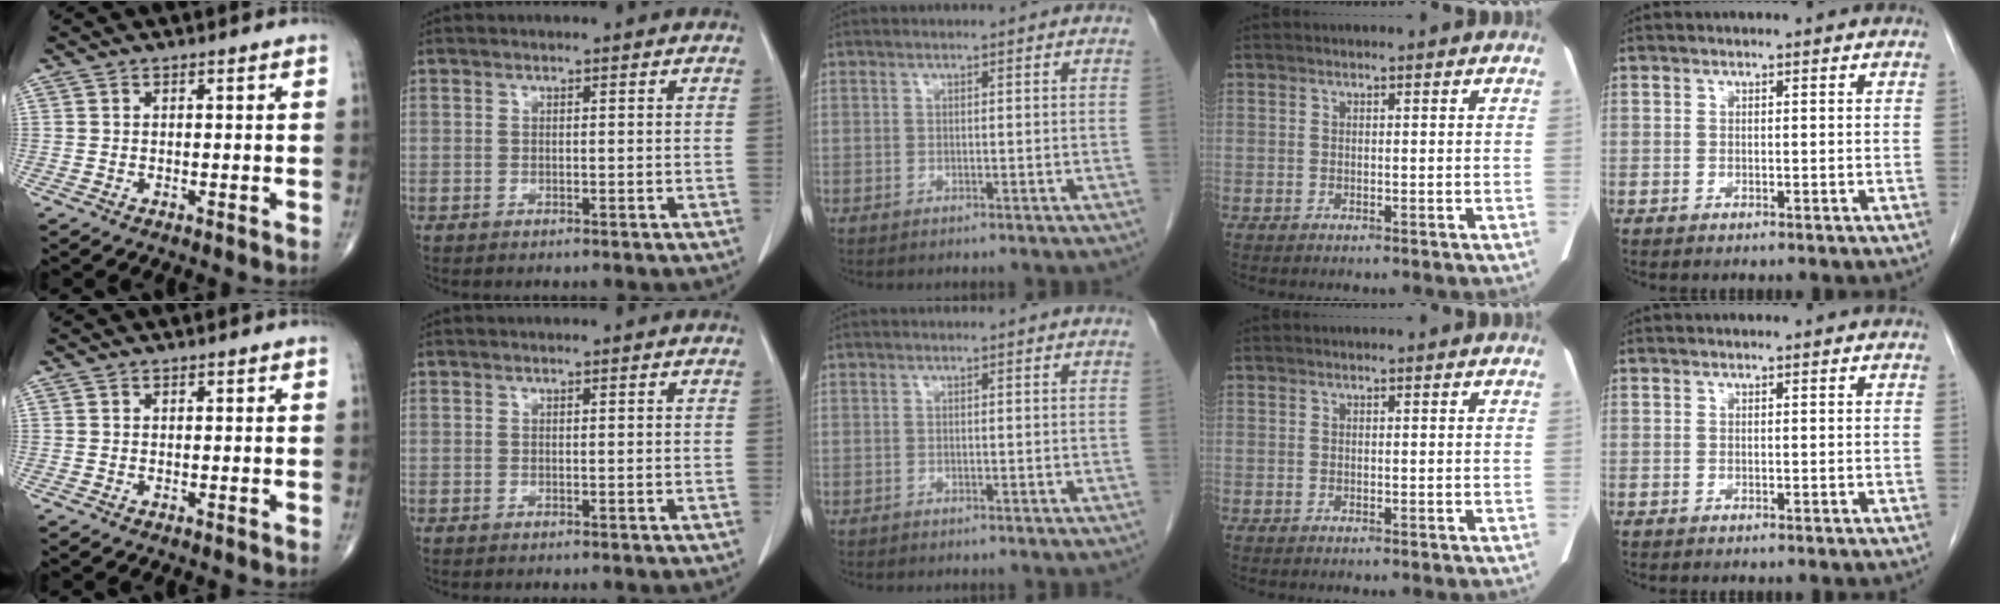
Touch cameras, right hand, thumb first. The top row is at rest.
{}